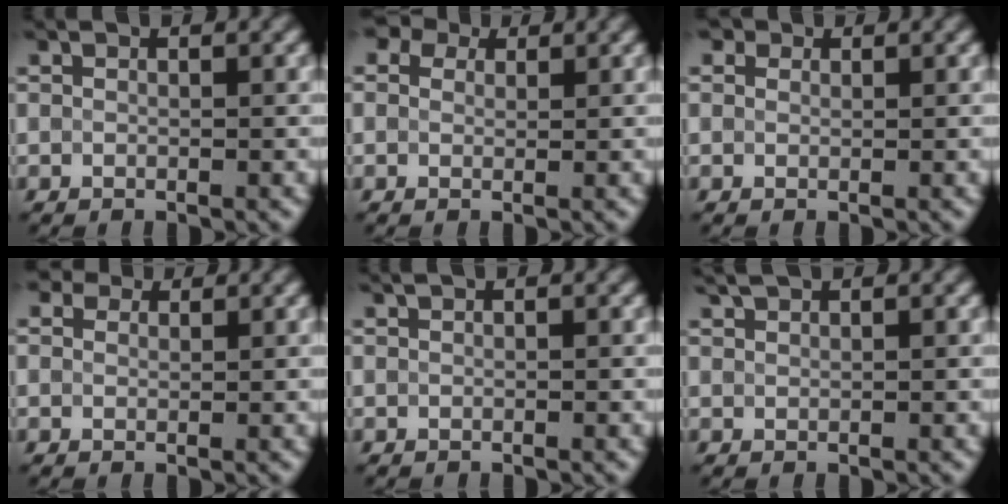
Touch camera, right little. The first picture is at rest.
{"total": 4.0, "force": [2.3, 2.7, 1.9], "torque": [-0.032, 0.025, 0.004]}
{"total": 1.7, "force": [1.1, 1.1, 0.6], "torque": [-0.008, 0.012, -0.005]}
{"total": 2.6, "force": [1.8, 1.6, 1.1], "torque": [-0.028, 0.016, 0.005]}
{"total": 0.0}
{"total": 1.2, "force": [1.1, -0.2, 0.3], "torque": [-0.012, 0.007, 0.023]}